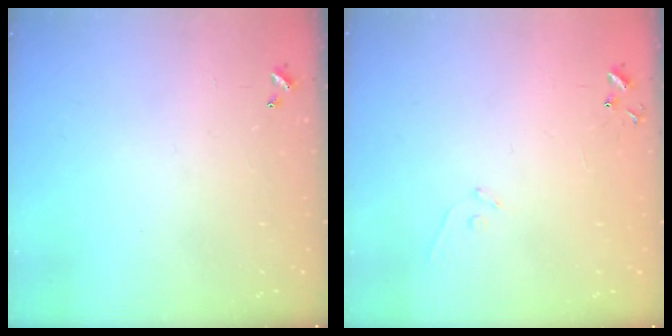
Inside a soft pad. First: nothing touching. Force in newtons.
{"total": 7.4, "press": 7.3, "slide": 0.6}